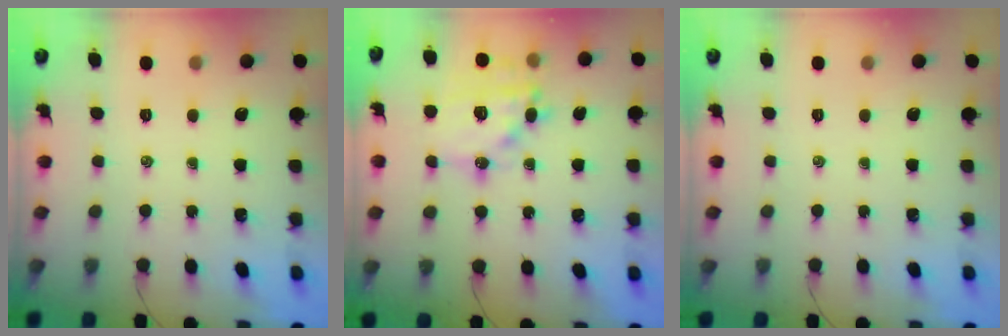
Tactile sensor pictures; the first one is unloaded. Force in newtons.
{"total": 15.9, "press": 15.6, "slide": 3.2}
{"total": 0.0}